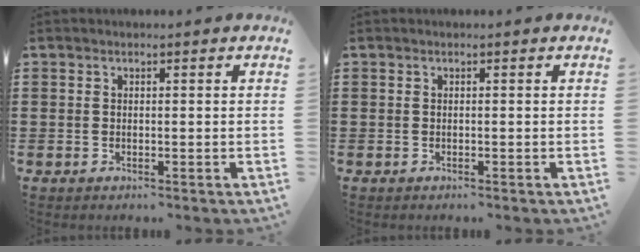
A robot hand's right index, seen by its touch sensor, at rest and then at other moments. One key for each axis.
{"total": 0.0}